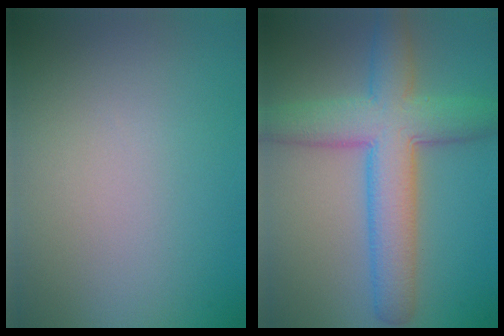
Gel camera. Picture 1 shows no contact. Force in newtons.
{"total": 8.1, "press": 8.1, "slide": 0.1}